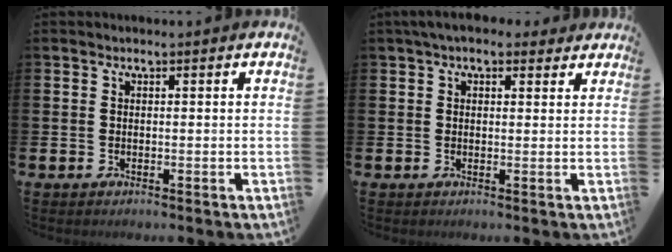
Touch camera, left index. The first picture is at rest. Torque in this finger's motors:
{"motor_torque": [0.53, -1.61, 0.60, 0.21]}